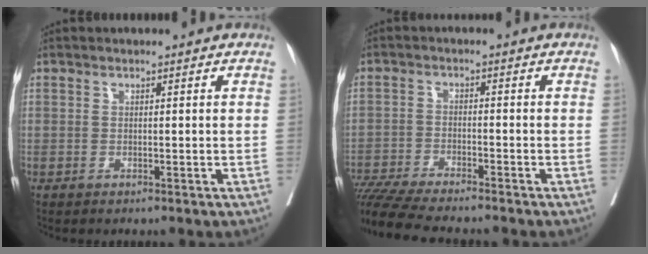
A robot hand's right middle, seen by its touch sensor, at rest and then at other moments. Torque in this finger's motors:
{"motor_torque": [1.03, -1.11, 0.14, 0.05]}